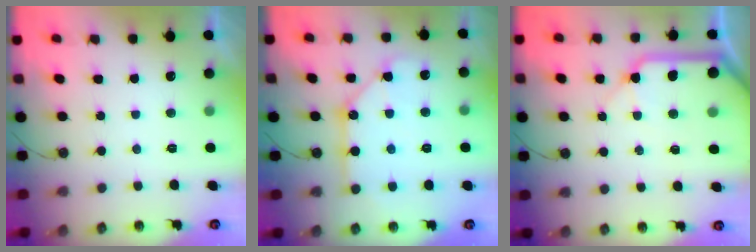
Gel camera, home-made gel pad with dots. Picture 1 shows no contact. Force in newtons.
{"total": 10.4, "press": 10.3, "slide": 0.9}
{"total": 12.0, "press": 11.9, "slide": 1.6}